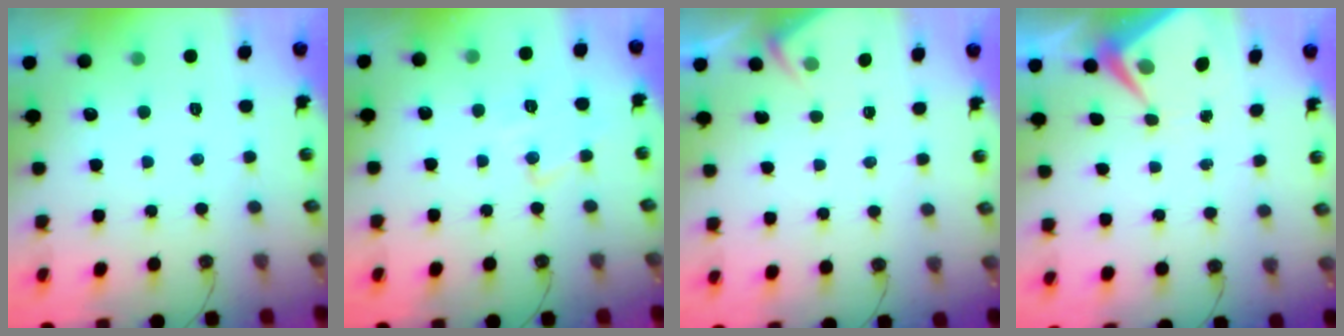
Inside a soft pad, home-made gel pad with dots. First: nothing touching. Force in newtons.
{"total": 9.5, "press": 9.5, "slide": 0.7}
{"total": 4.6, "press": 4.6, "slide": 0.6}
{"total": 6.2, "press": 6.2, "slide": 0.7}